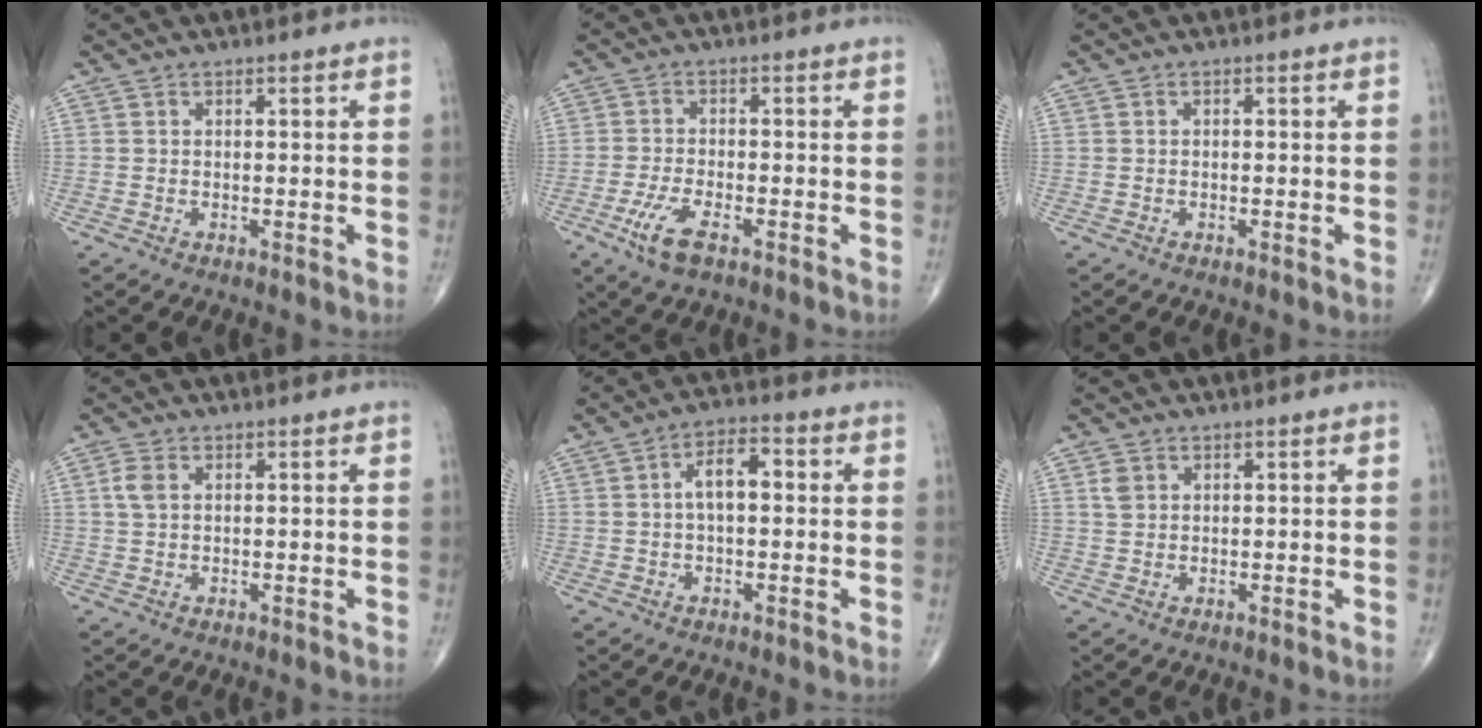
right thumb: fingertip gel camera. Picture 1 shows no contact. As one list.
[{"total": 6.2, "force": [-3.3, 2.3, 4.7], "torque": [-0.102, 0.006, -0.060]}, {"total": 0.0}, {"total": 2.8, "force": [0.8, 1.7, 2.0], "torque": [-0.049, 0.007, 0.016]}, {"total": 7.6, "force": [0.6, 3.9, 6.5], "torque": [-0.097, 0.029, 0.001]}, {"total": 2.2, "force": [0.9, 1.7, 1.1], "torque": [-0.018, 0.001, 0.019]}]